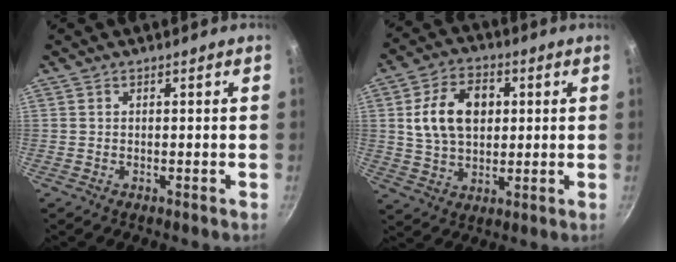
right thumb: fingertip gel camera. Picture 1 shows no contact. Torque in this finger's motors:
{"motor_torque": [-0.77, 1.20, 0.52, -0.54, 0.28]}